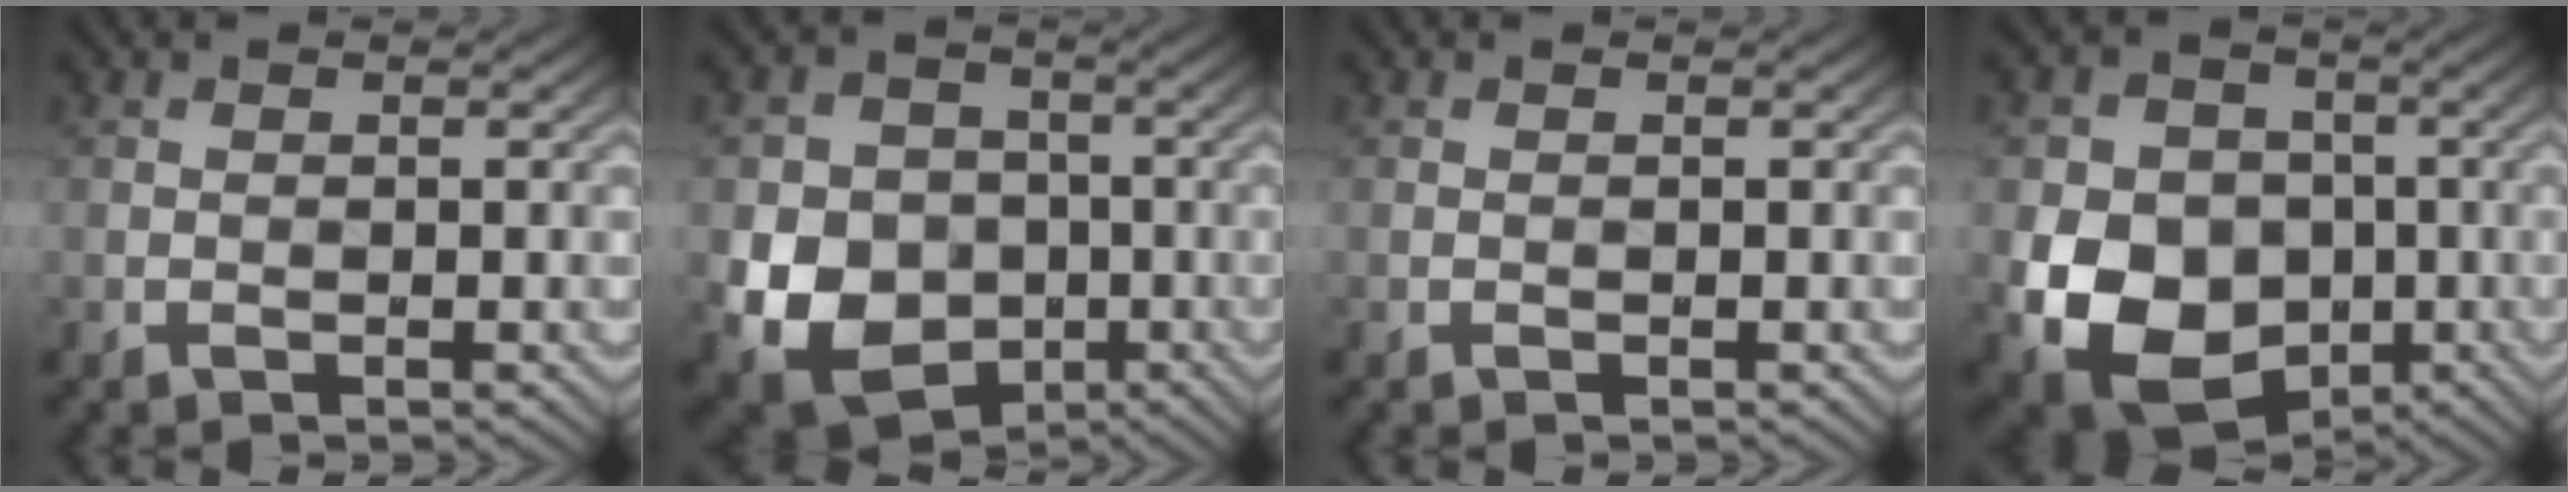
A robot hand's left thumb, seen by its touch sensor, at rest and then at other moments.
{"total": 11.5, "force": [-2.4, 10.0, 5.1], "torque": [-0.126, -0.054, -0.047]}
{"total": 0.0}
{"total": 13.2, "force": [-2.7, 11.1, 6.6], "torque": [-0.152, -0.053, -0.049]}